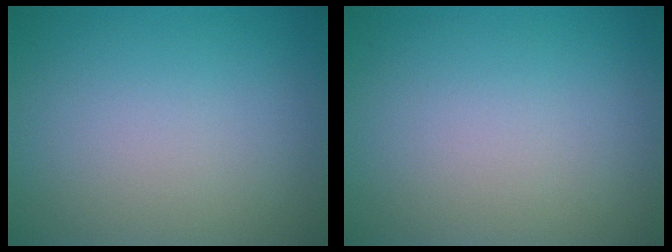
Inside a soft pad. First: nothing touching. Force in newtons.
{"total": 0.0}